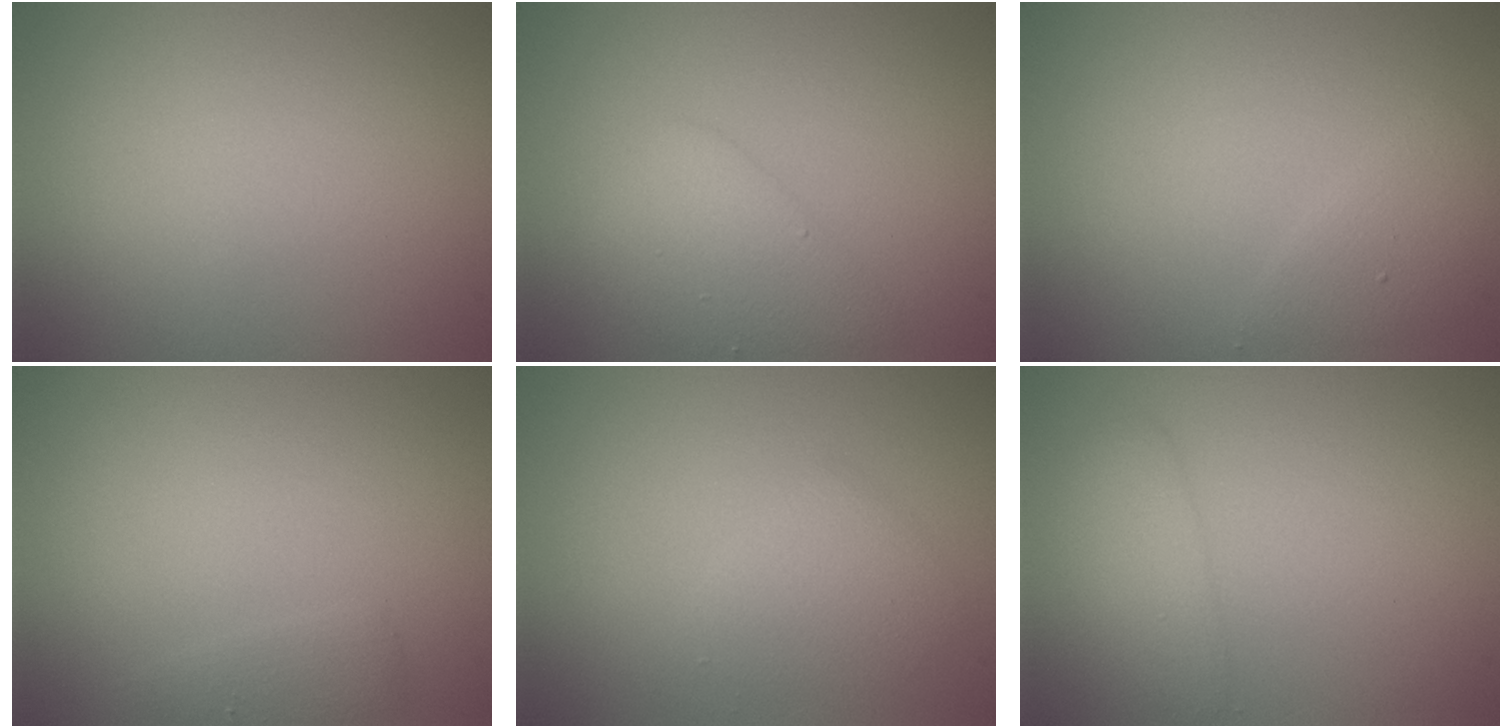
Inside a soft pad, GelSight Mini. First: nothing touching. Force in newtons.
{"total": 2.7, "press": 2.7, "slide": 0.3}
{"total": 1.9, "press": 1.9, "slide": 0.2}
{"total": 1.3, "press": 1.3, "slide": 0.1}
{"total": 2.0, "press": 2.0, "slide": 0.1}
{"total": 2.3, "press": 2.3, "slide": 0.1}